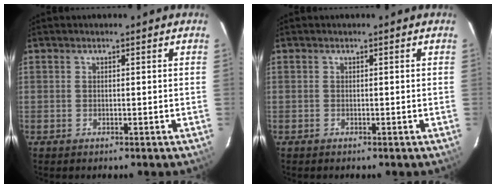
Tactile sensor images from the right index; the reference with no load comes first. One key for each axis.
{"total": 0.0}